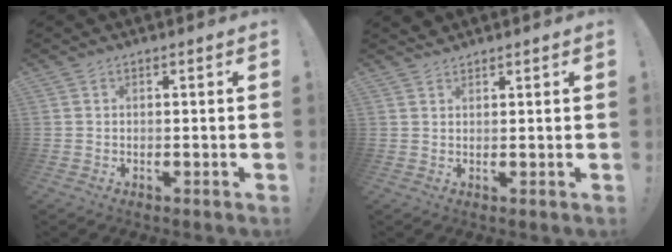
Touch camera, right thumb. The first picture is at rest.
{"total": 1.7, "force": [1.6, 0.4, 0.1], "torque": [0.000, -0.012, 0.031]}